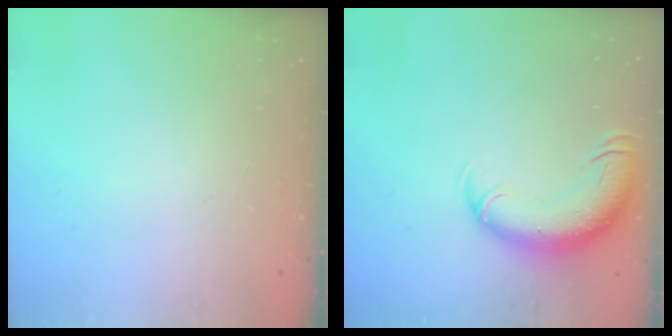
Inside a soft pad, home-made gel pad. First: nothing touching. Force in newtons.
{"total": 11.3, "press": 10.9, "slide": 3.0}